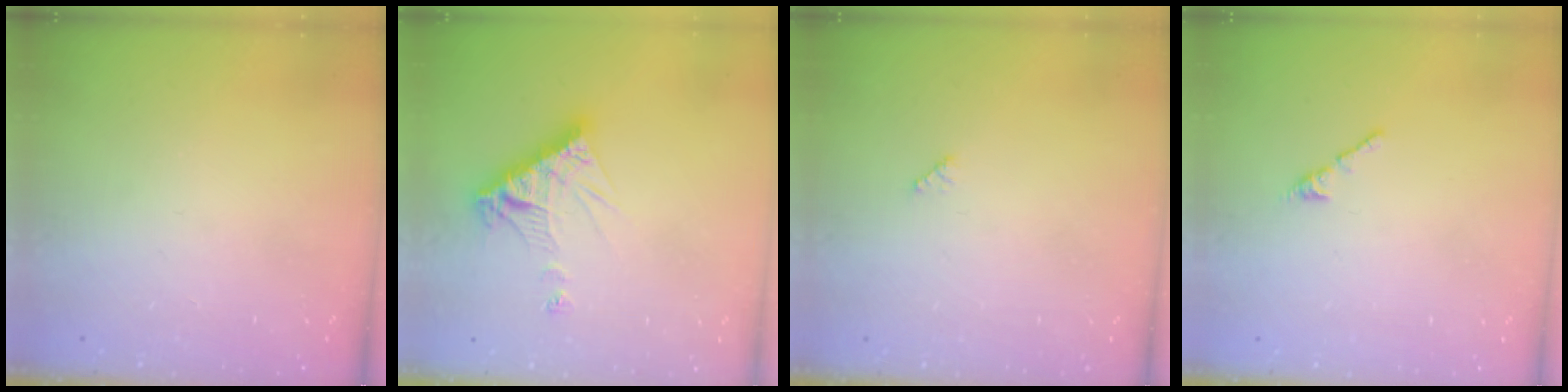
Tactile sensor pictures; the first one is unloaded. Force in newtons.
{"total": 10.5, "press": 10.5, "slide": 0.8}
{"total": 2.9, "press": 2.9, "slide": 0.4}
{"total": 2.7, "press": 2.7, "slide": 0.7}